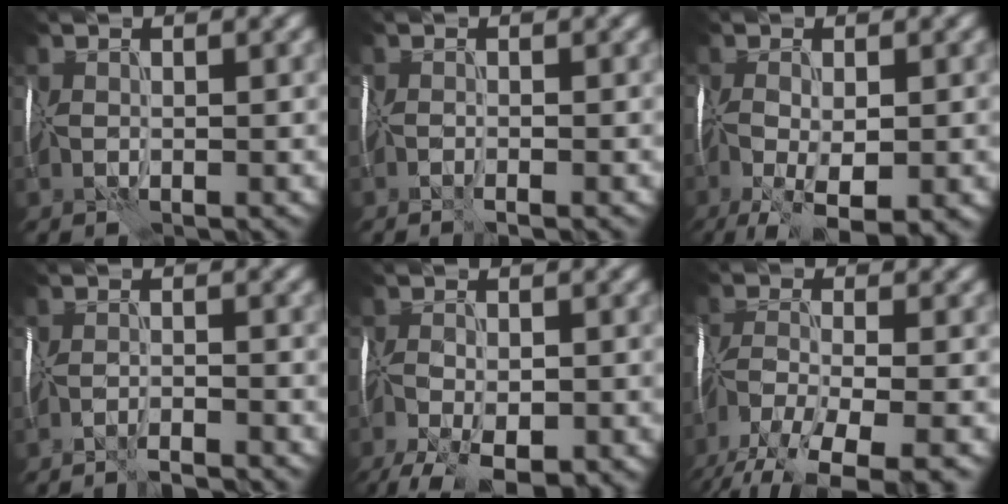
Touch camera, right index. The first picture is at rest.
{"total": 1.1, "force": [-0.9, 0.0, 0.7], "torque": [-0.010, -0.004, -0.016]}
{"total": 7.4, "force": [-3.5, 2.7, 6.0], "torque": [-0.116, -0.014, -0.049]}
{"total": 3.4, "force": [-3.2, 0.1, 1.1], "torque": [-0.018, 0.002, -0.052]}
{"total": 8.4, "force": [-5.4, 3.4, 5.5], "torque": [-0.111, -0.032, -0.080]}
{"total": 10.1, "force": [-7.4, 2.8, 6.3], "torque": [-0.123, -0.027, -0.126]}